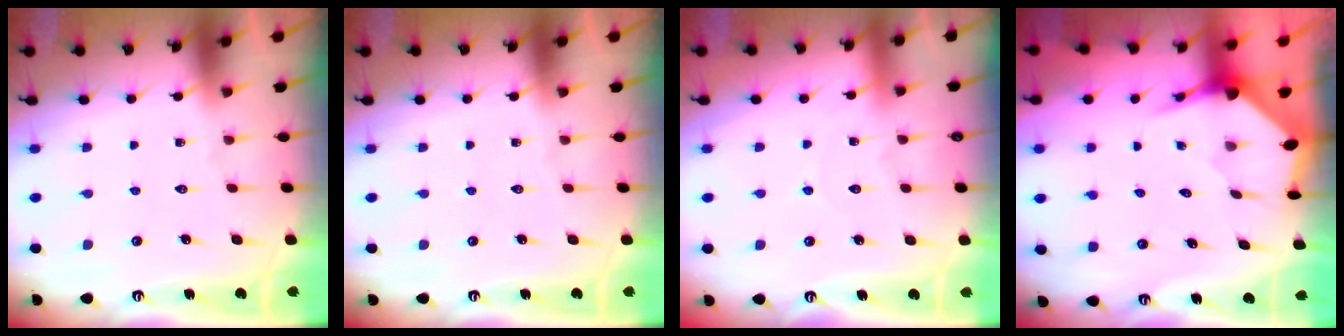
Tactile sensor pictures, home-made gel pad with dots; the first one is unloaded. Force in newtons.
{"total": 0.0}
{"total": 3.8, "press": 3.7, "slide": 0.4}
{"total": 3.5, "press": 3.5, "slide": 0.5}